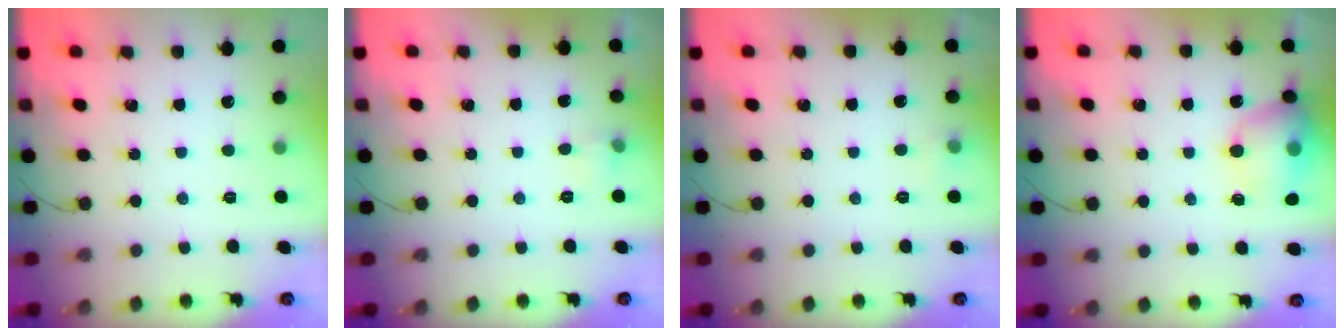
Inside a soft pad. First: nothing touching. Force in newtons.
{"total": 3.7, "press": 3.6, "slide": 1.1}
{"total": 4.8, "press": 4.7, "slide": 1.2}
{"total": 15.0, "press": 14.9, "slide": 2.2}